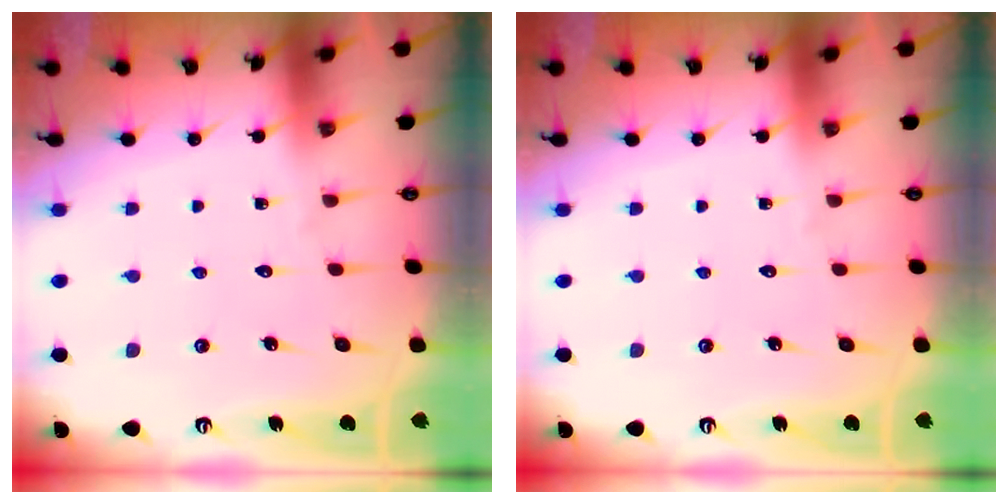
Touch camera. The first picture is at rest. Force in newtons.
{"total": 0.0}